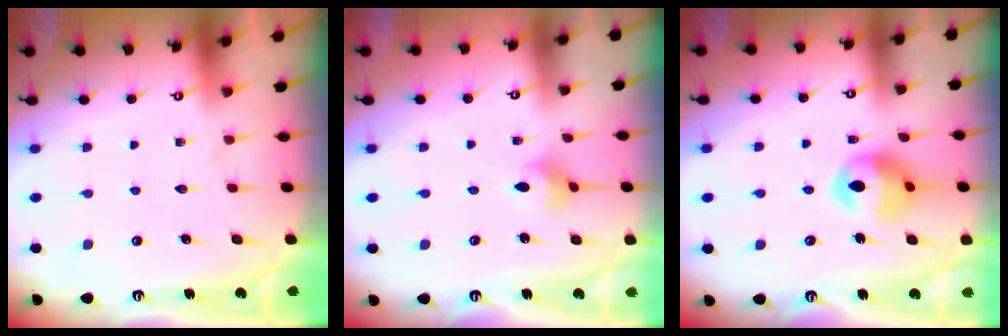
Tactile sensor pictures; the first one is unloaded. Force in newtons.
{"total": 2.9, "press": 2.9, "slide": 0.4}
{"total": 13.1, "press": 12.3, "slide": 4.4}